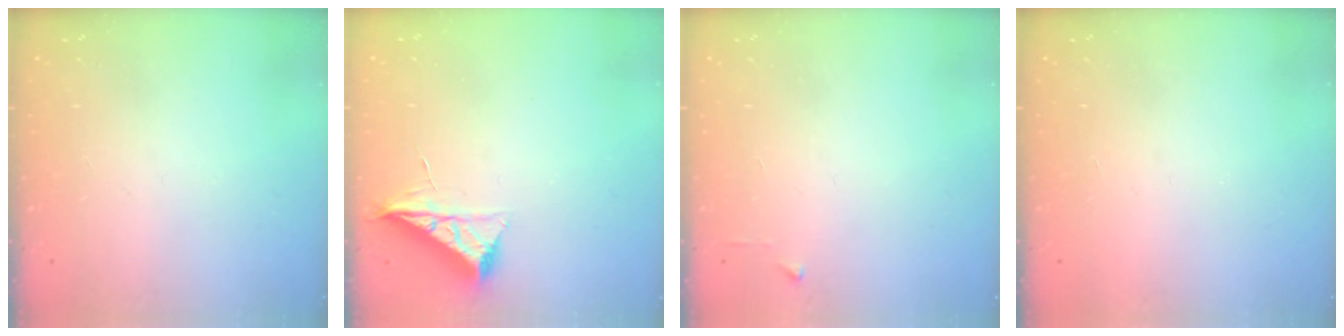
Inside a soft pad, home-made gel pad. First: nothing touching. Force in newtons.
{"total": 6.3, "press": 6.2, "slide": 0.8}
{"total": 3.2, "press": 3.1, "slide": 0.4}
{"total": 1.5, "press": 1.5, "slide": 0.1}